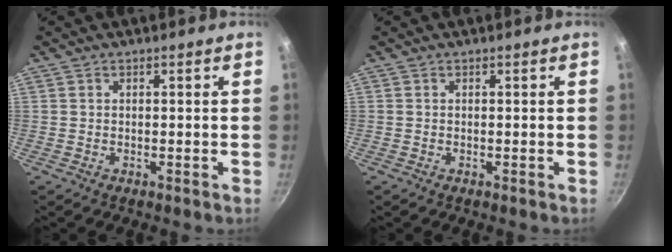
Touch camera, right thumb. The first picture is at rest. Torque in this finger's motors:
{"motor_torque": [0.46, 0.39, -0.13, 0.25, -0.02]}